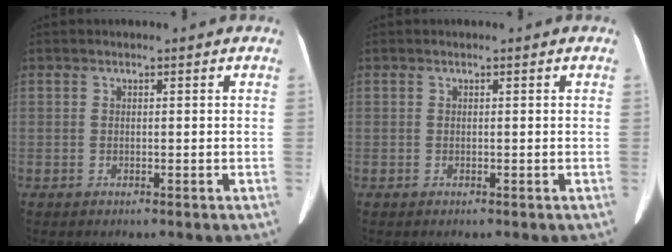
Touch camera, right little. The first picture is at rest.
{"total": 0.0}